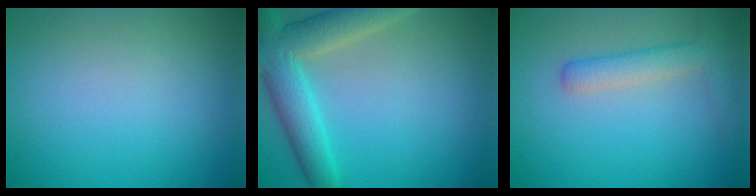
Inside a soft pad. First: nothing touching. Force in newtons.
{"total": 6.6, "press": 6.5, "slide": 0.5}
{"total": 2.8, "press": 2.8, "slide": 0.1}